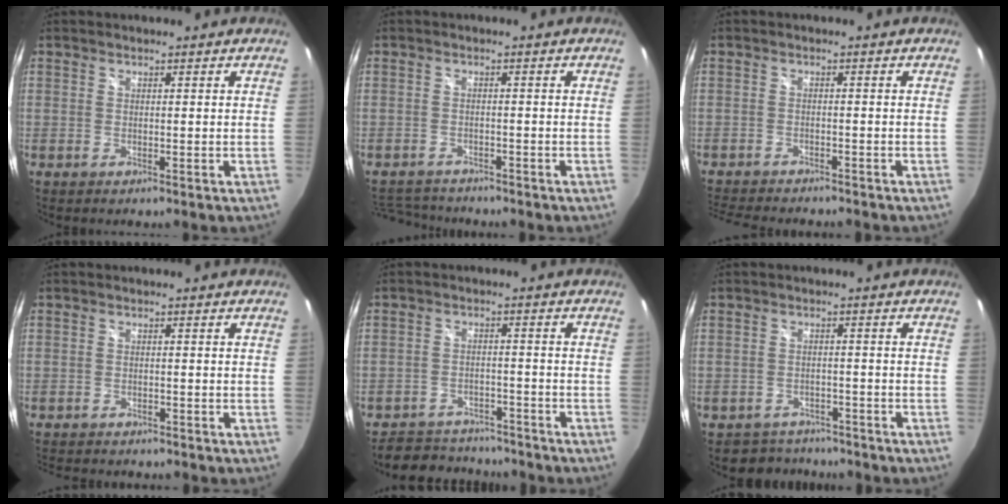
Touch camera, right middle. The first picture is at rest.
{"total": 6.6, "force": [-6.0, 2.4, 1.3], "torque": [-0.044, 0.002, -0.096]}
{"total": 8.6, "force": [-7.9, 1.9, 2.8], "torque": [-0.077, -0.013, -0.127]}
{"total": 5.7, "force": [-5.2, 1.6, 1.7], "torque": [-0.042, -0.011, -0.078]}
{"total": 11.9, "force": [-10.6, 4.3, 3.3], "torque": [-0.082, 0.012, -0.148]}
{"total": 5.3, "force": [-4.7, 2.5, -0.2], "torque": [-0.006, 0.017, -0.072]}